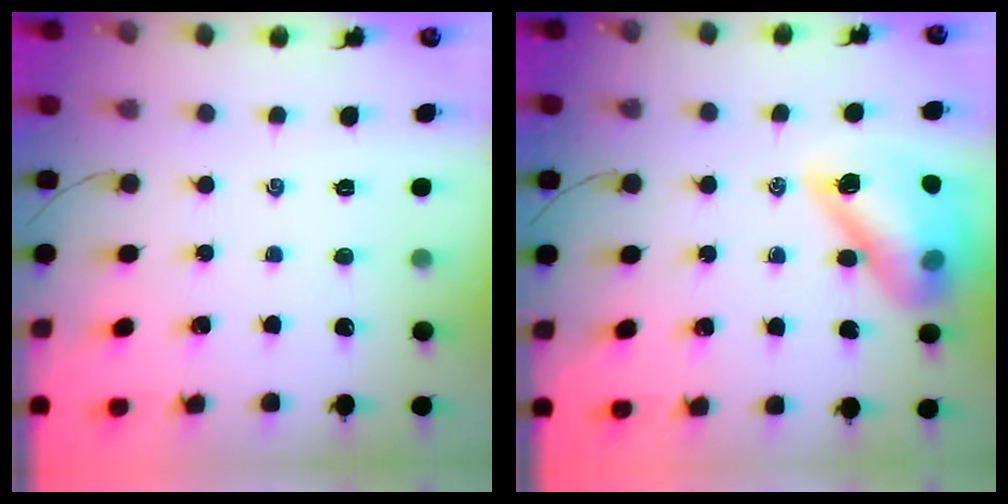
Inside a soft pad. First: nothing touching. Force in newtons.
{"total": 15.5, "press": 15.0, "slide": 3.7}